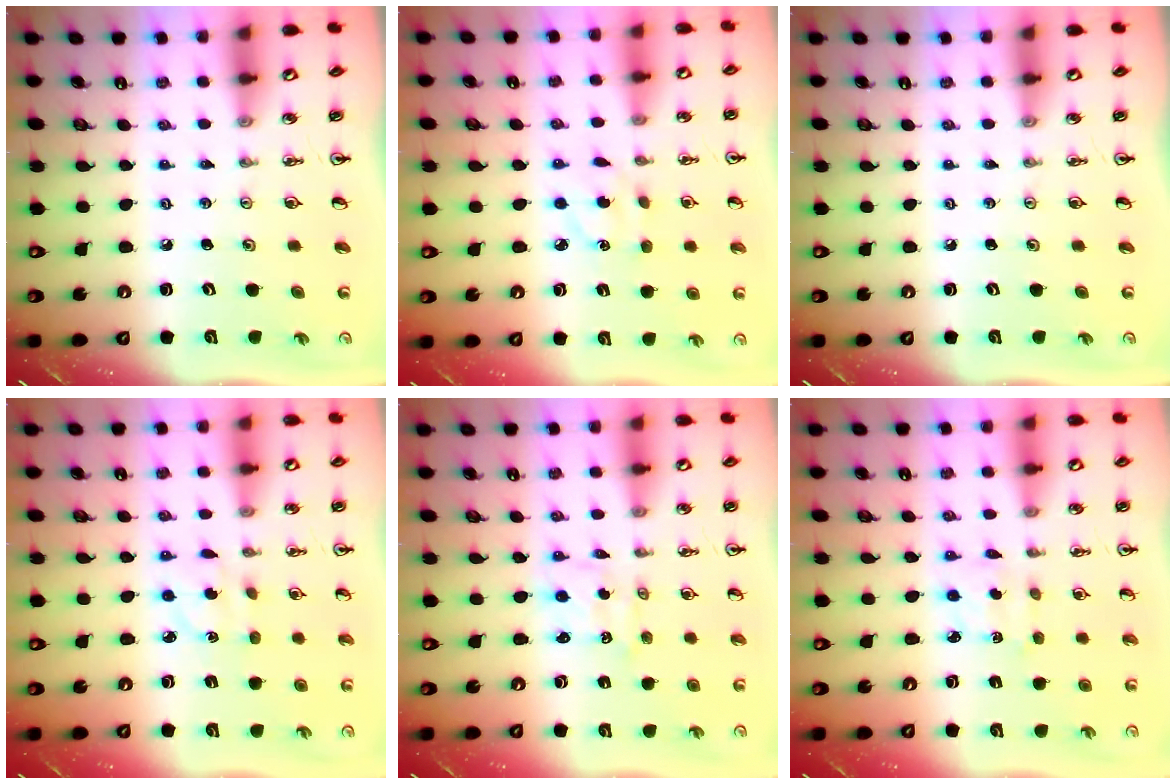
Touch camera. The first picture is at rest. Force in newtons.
{"total": 3.9, "press": 3.9, "slide": 0.5}
{"total": 0.0}
{"total": 3.6, "press": 3.5, "slide": 0.7}
{"total": 0.0}
{"total": 2.7, "press": 2.6, "slide": 0.6}